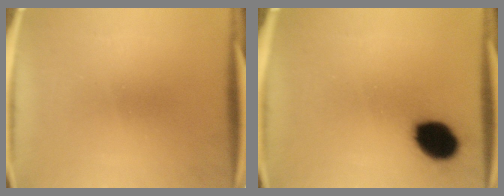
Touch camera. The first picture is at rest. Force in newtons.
{"total": 11.2}